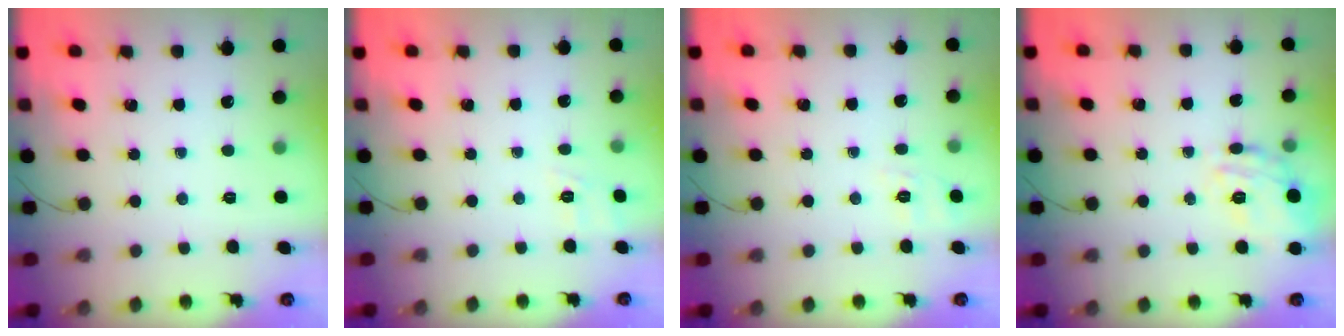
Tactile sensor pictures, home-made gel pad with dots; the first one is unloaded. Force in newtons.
{"total": 8.5, "press": 8.1, "slide": 2.3}
{"total": 1.9, "press": 0.6, "slide": 1.8}
{"total": 16.8, "press": 16.8, "slide": 0.6}